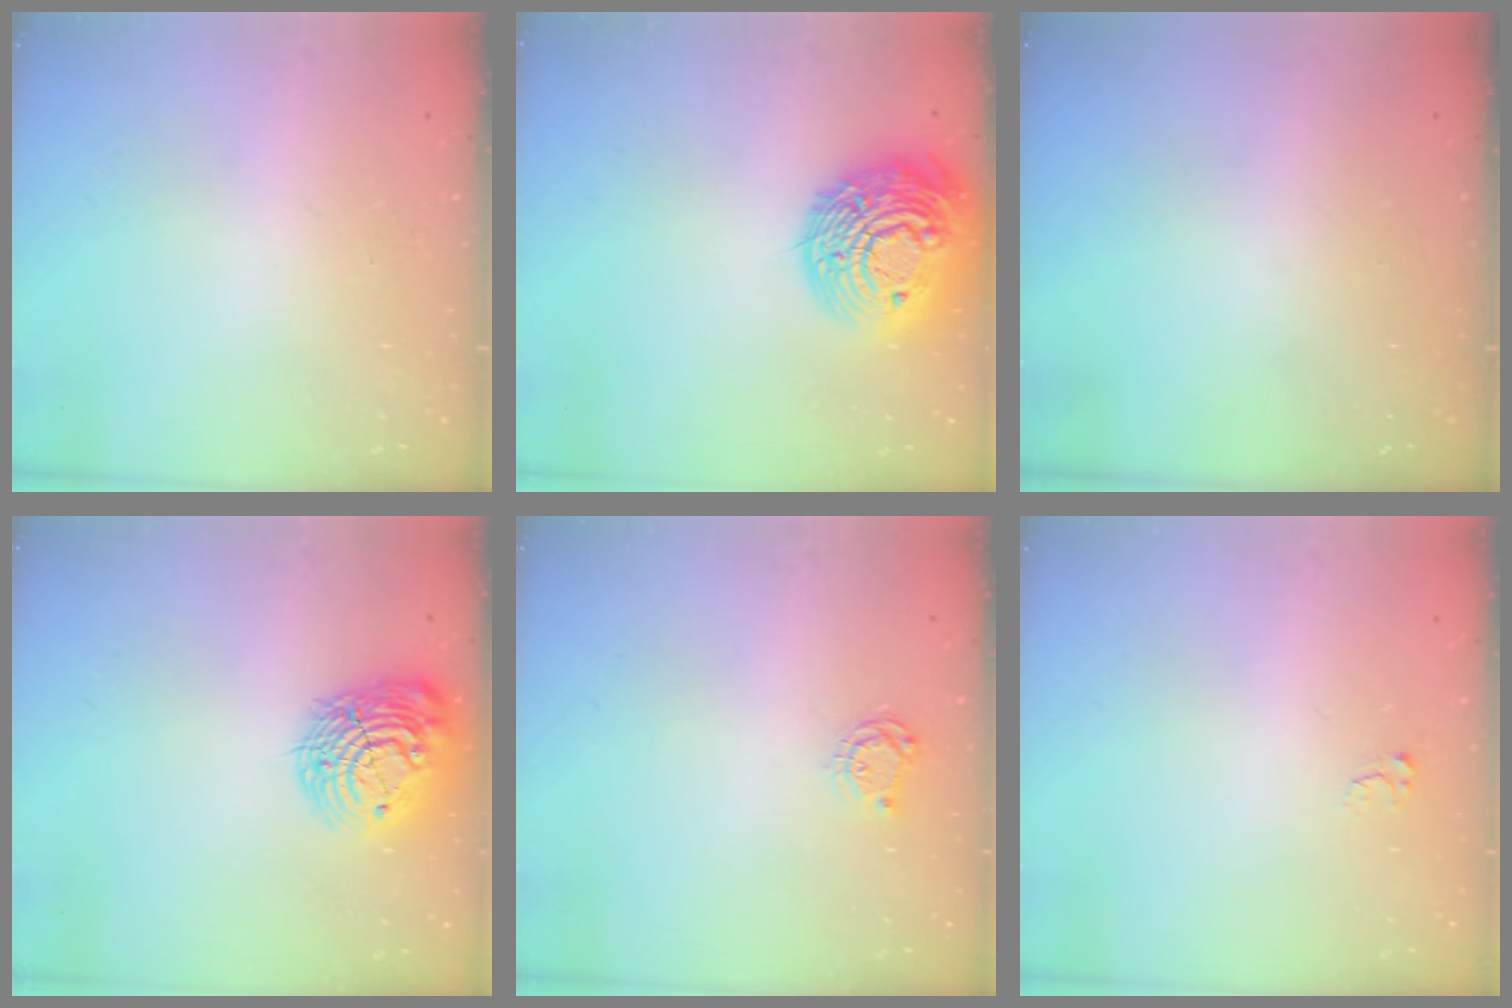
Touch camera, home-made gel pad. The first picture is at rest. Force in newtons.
{"total": 21.7, "press": 21.6, "slide": 1.8}
{"total": 0.0}
{"total": 15.0, "press": 14.9, "slide": 1.1}
{"total": 5.0, "press": 5.0, "slide": 0.6}
{"total": 2.5, "press": 2.5, "slide": 0.3}